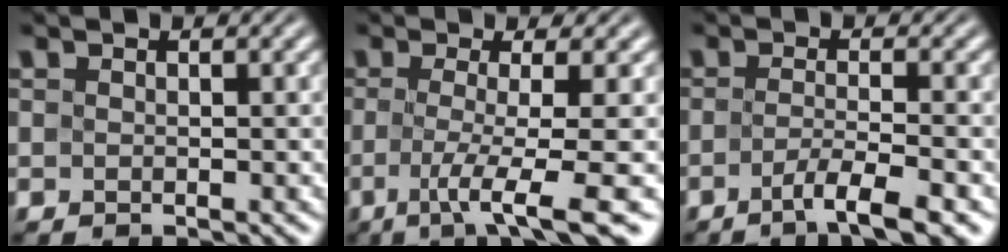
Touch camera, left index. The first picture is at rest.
{"total": 6.4, "force": [-1.7, 1.0, 6.0], "torque": [-0.098, -0.014, -0.034]}
{"total": 4.3, "force": [-2.3, 0.7, 3.5], "torque": [-0.055, -0.005, -0.048]}